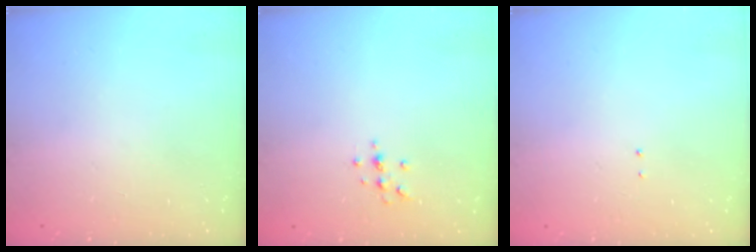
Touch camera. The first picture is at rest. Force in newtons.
{"total": 3.7, "press": 3.7, "slide": 0.5}
{"total": 1.3, "press": 1.2, "slide": 0.6}